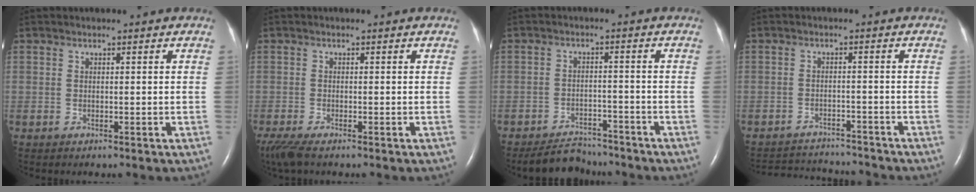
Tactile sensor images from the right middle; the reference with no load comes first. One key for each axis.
{"total": 3.9, "fx": -2.9, "fy": 0.7, "fz": 2.6, "tx": -0.058, "ty": -0.014, "tz": -0.055}
{"total": 5.6, "fx": -5.3, "fy": 1.7, "fz": 0.6, "tx": -0.014, "ty": -0.008, "tz": -0.086}
{"total": 10.2, "fx": -9.9, "fy": 1.4, "fz": 1.6, "tx": -0.033, "ty": 0.004, "tz": -0.138}